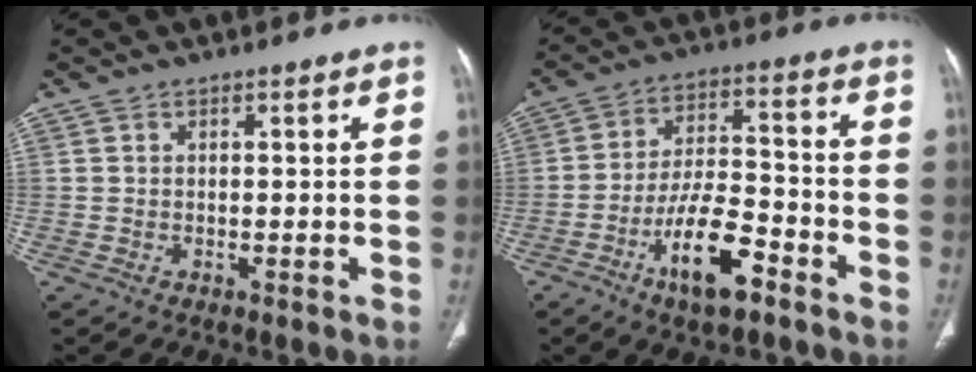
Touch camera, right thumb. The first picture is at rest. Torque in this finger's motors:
{"motor_torque": [2.44, 1.36, 1.46, -0.96, 0.18]}